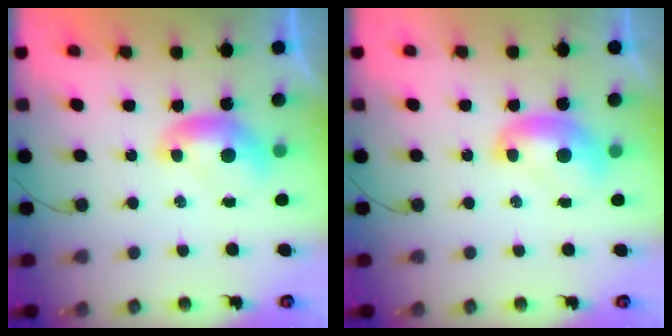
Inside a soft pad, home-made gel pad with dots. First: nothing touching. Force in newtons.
{"total": 1.8, "press": 1.8, "slide": 0.3}